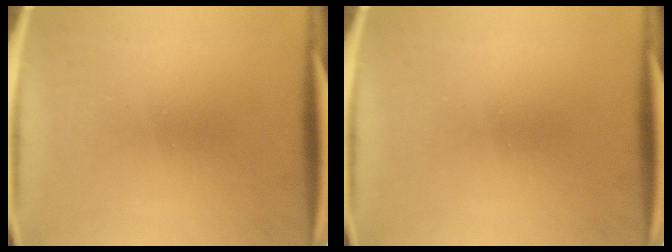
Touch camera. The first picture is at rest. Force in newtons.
{"total": 0.0}